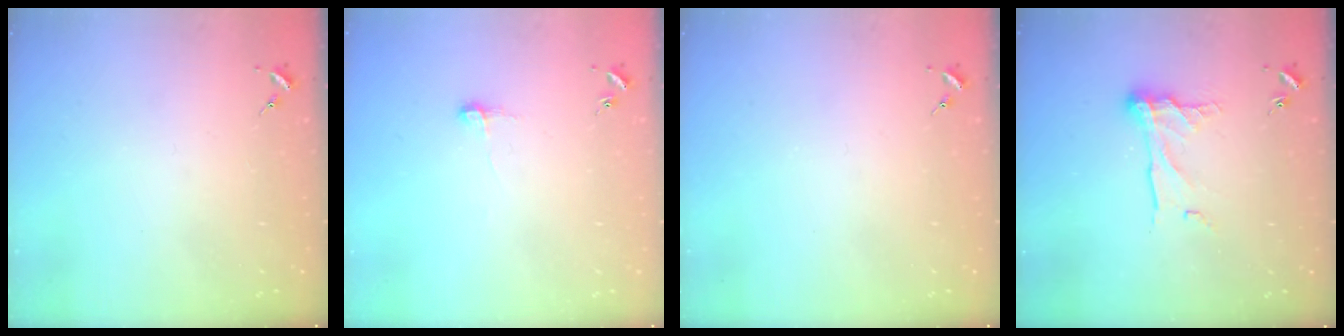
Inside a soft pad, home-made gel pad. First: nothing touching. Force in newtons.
{"total": 5.6, "press": 5.6, "slide": 0.5}
{"total": 0.0}
{"total": 11.2, "press": 11.2, "slide": 0.8}